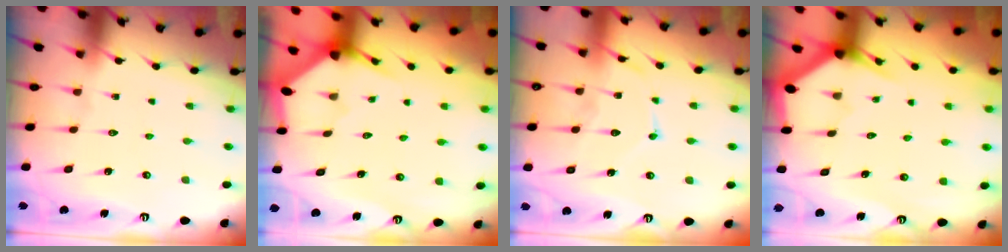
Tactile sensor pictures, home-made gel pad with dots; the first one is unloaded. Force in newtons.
{"total": 3.2, "press": 3.2, "slide": 0.3}
{"total": 11.2, "press": 11.2, "slide": 0.9}
{"total": 3.1, "press": 3.1, "slide": 0.2}